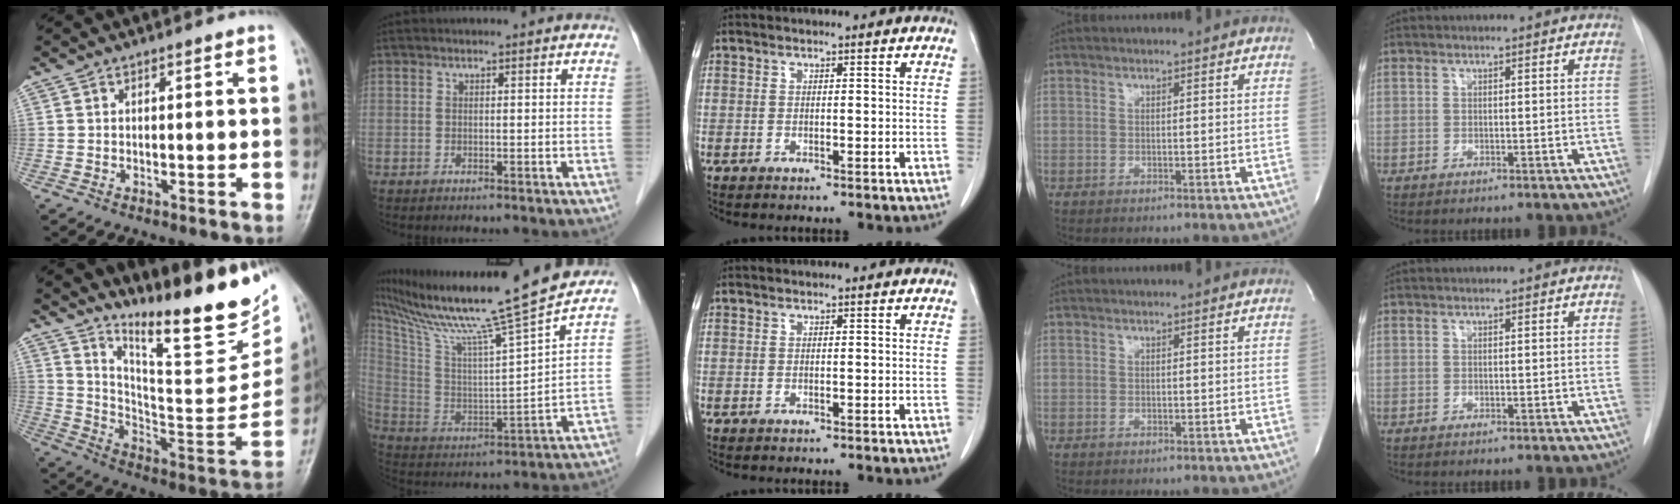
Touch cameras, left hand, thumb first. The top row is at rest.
{"thumb": {"total": 23.6, "force": [17.6, 5.5, 14.8], "torque": [-0.183, -0.112, 0.277]}, "index": {"total": 23.5, "force": [19.7, -1.7, 12.8], "torque": [-0.232, -0.025, 0.319]}}